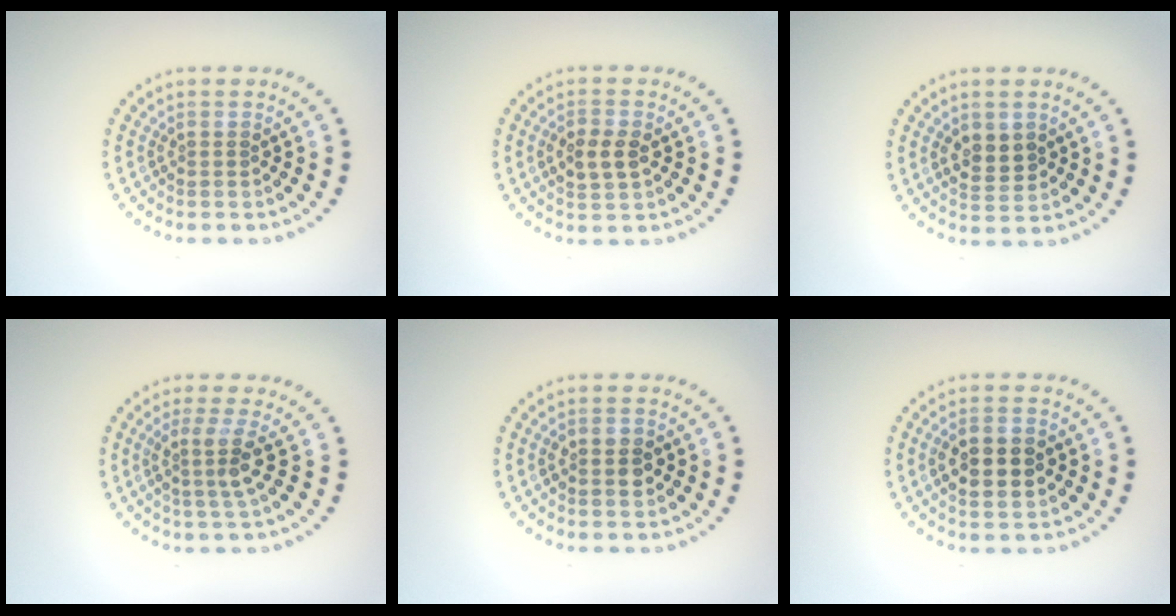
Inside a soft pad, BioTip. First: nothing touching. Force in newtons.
{"total": 2.7, "press": 2.7, "slide": 0.2}
{"total": 2.5, "press": 2.5, "slide": 0.4}
{"total": 2.7, "press": 2.0, "slide": 1.8}
{"total": 3.0, "press": 3.0, "slide": 0.1}
{"total": 4.5, "press": 4.5, "slide": 0.2}